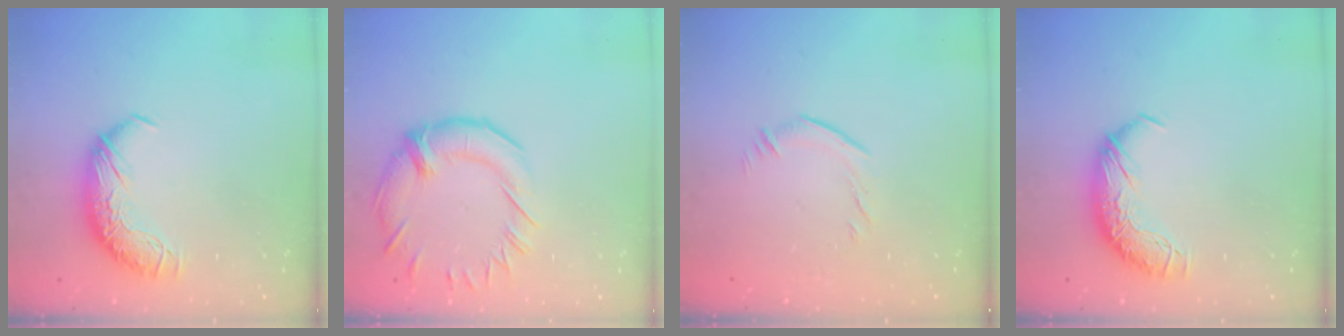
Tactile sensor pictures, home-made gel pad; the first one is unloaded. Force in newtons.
{"total": 2.0, "press": 1.7, "slide": 1.0}
{"total": 5.7, "press": 5.6, "slide": 1.2}
{"total": 0.0}